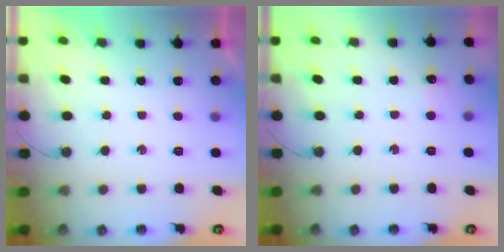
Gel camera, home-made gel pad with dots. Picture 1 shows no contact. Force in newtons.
{"total": 4.7, "press": 3.9, "slide": 2.5}